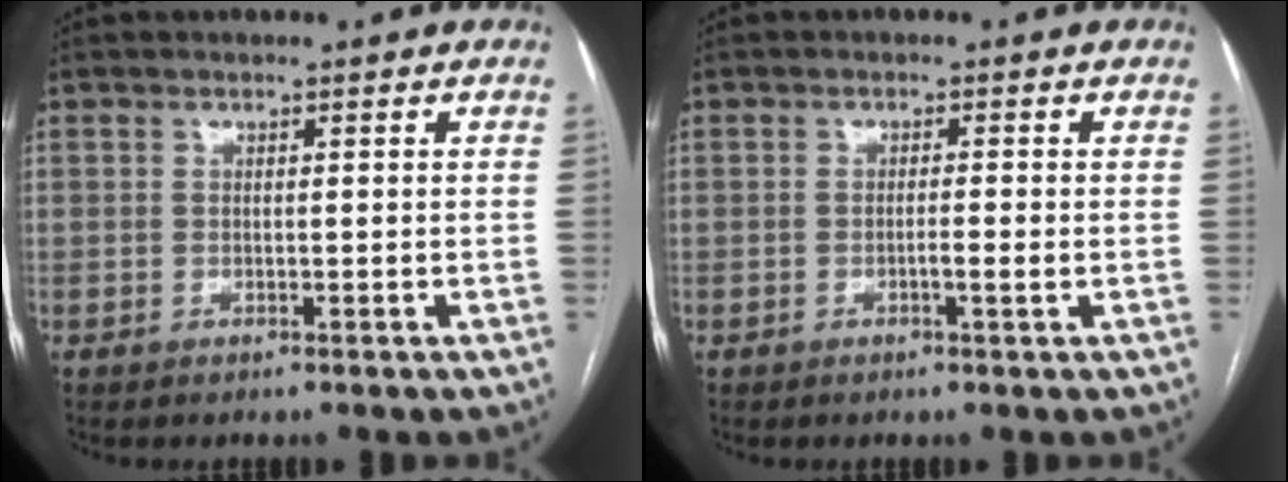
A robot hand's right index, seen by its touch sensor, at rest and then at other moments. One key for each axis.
{"total": 1.7, "fx": -0.5, "fy": -0.1, "fz": 1.6, "tx": -0.028, "ty": -0.001, "tz": -0.009}